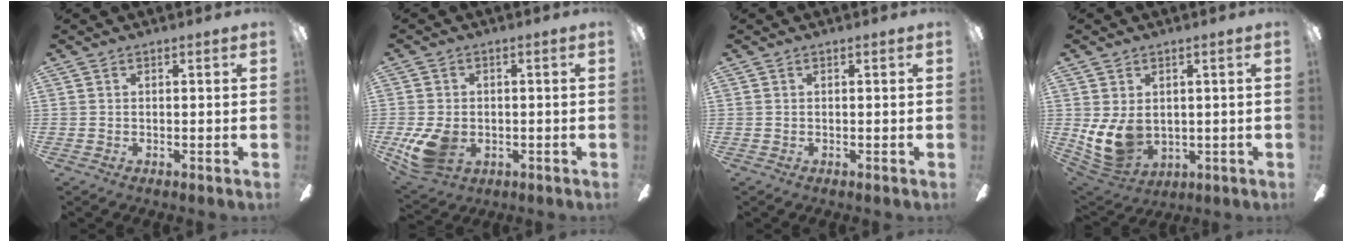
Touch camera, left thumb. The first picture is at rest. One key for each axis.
{"total": 9.6, "fx": -2.3, "fy": 7.0, "fz": 6.2, "tx": -0.129, "ty": 0.000, "tz": -0.040}
{"total": 0.0}
{"total": 10.7, "fx": 0.5, "fy": 7.9, "fz": 7.1, "tx": -0.161, "ty": -0.011, "tz": 0.011}